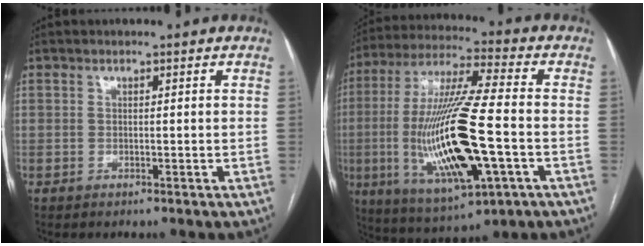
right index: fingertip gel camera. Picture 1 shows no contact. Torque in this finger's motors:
{"motor_torque": [2.14, 0.00, 0.88, 0.21]}